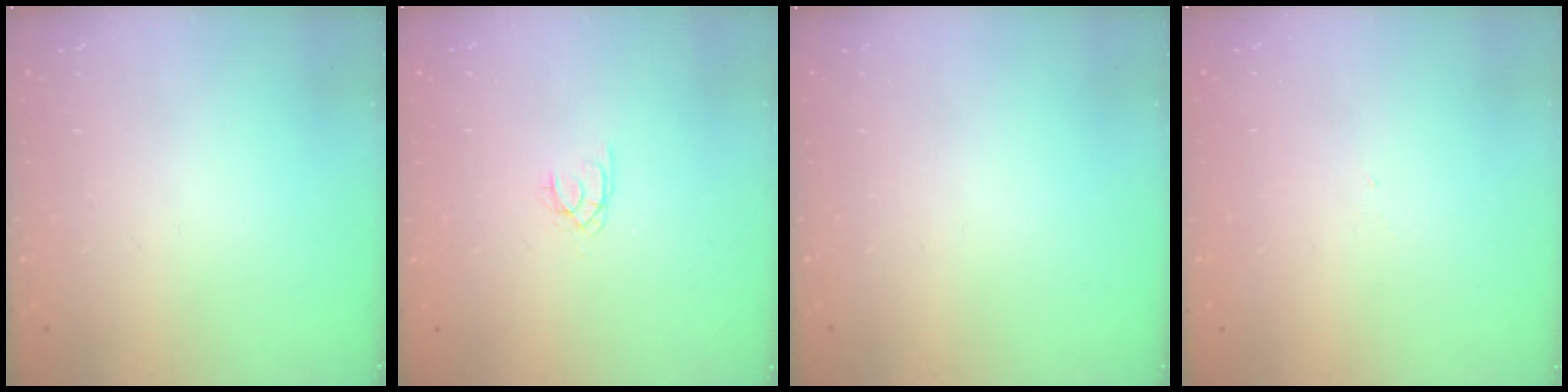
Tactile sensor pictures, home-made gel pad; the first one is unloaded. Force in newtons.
{"total": 1.7, "press": 1.6, "slide": 0.4}
{"total": 0.0}
{"total": 2.8, "press": 2.8, "slide": 0.5}